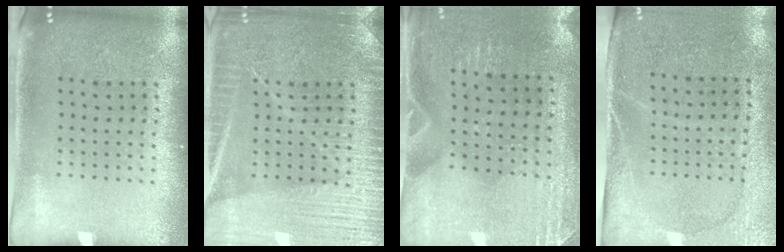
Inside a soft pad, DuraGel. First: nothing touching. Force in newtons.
{"total": 3.7, "press": 3.6, "slide": 0.4}
{"total": 3.0, "press": 2.8, "slide": 1.0}
{"total": 2.7, "press": 2.3, "slide": 1.4}